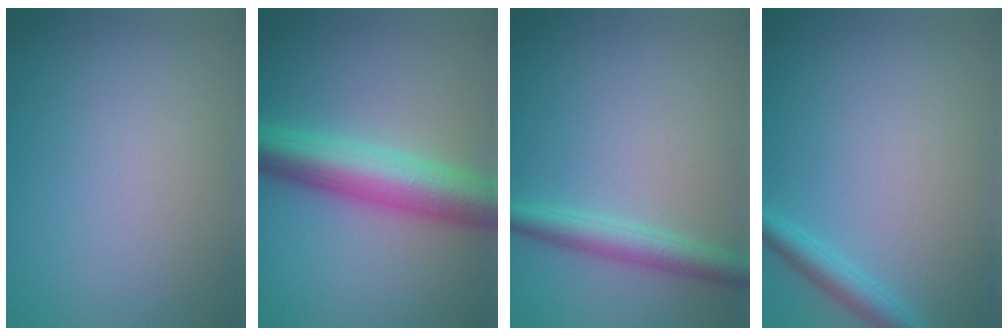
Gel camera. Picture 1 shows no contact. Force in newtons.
{"total": 7.4, "press": 7.4, "slide": 0.2}
{"total": 3.0, "press": 3.0, "slide": 0.1}
{"total": 2.2, "press": 2.2, "slide": 0.1}